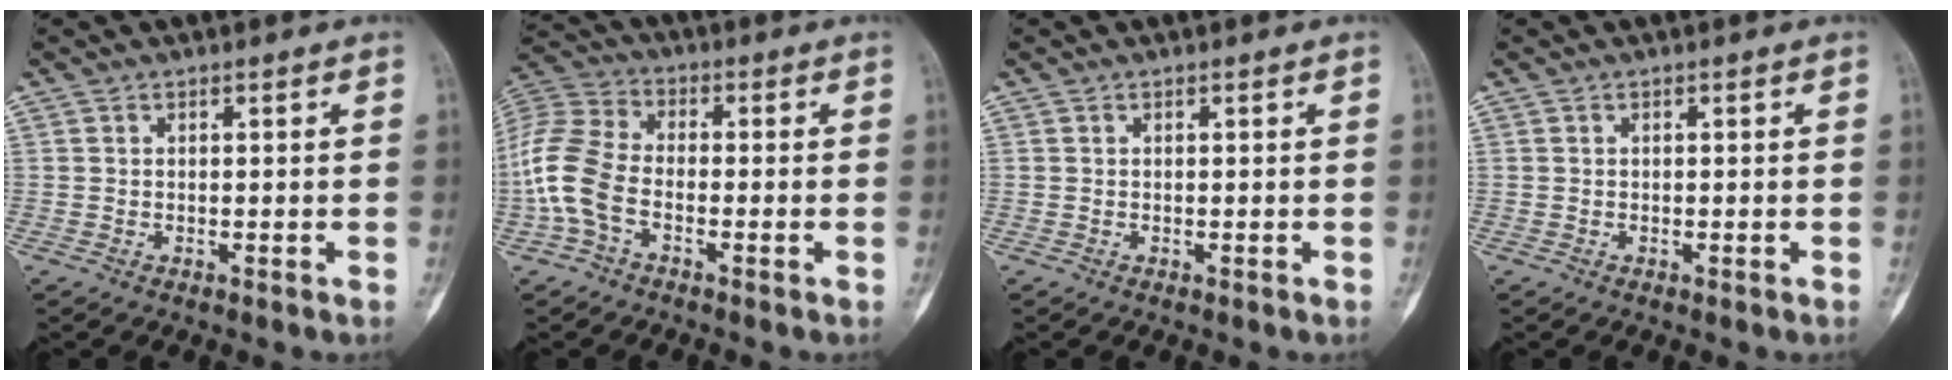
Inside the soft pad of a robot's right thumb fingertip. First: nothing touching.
{"total": 11.1, "force": [-3.1, 7.0, 8.1], "torque": [-0.178, 0.027, -0.071]}
{"total": 0.0}
{"total": 0.0}